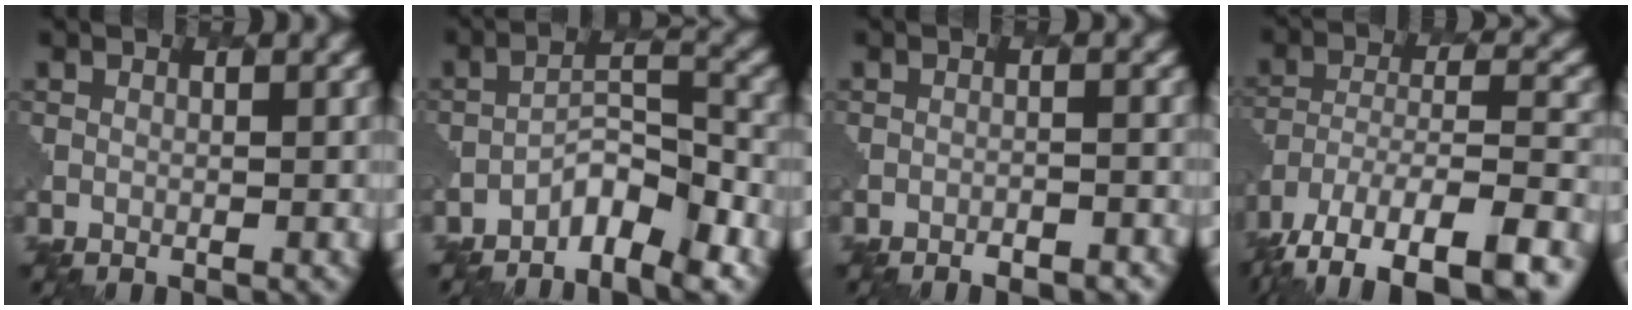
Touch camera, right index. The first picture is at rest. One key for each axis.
{"total": 4.3, "fx": -3.2, "fy": 1.2, "fz": 2.6, "tx": -0.041, "ty": 0.010, "tz": -0.062}
{"total": 2.6, "fx": -2.4, "fy": 0.5, "fz": 1.0, "tx": -0.011, "ty": 0.011, "tz": -0.035}
{"total": 14.5, "fx": -10.7, "fy": 5.4, "fz": 8.2, "tx": -0.167, "ty": -0.026, "tz": -0.160}